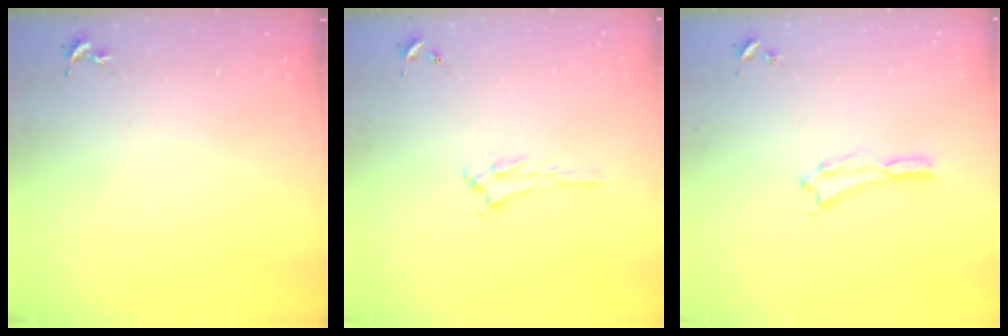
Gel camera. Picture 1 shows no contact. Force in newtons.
{"total": 1.6, "press": 1.5, "slide": 0.4}
{"total": 0.0}